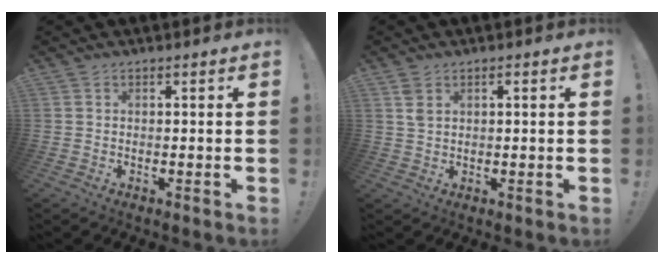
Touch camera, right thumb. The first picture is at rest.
{"total": 2.7, "force": [1.0, 1.7, 1.8], "torque": [-0.044, 0.009, 0.019]}